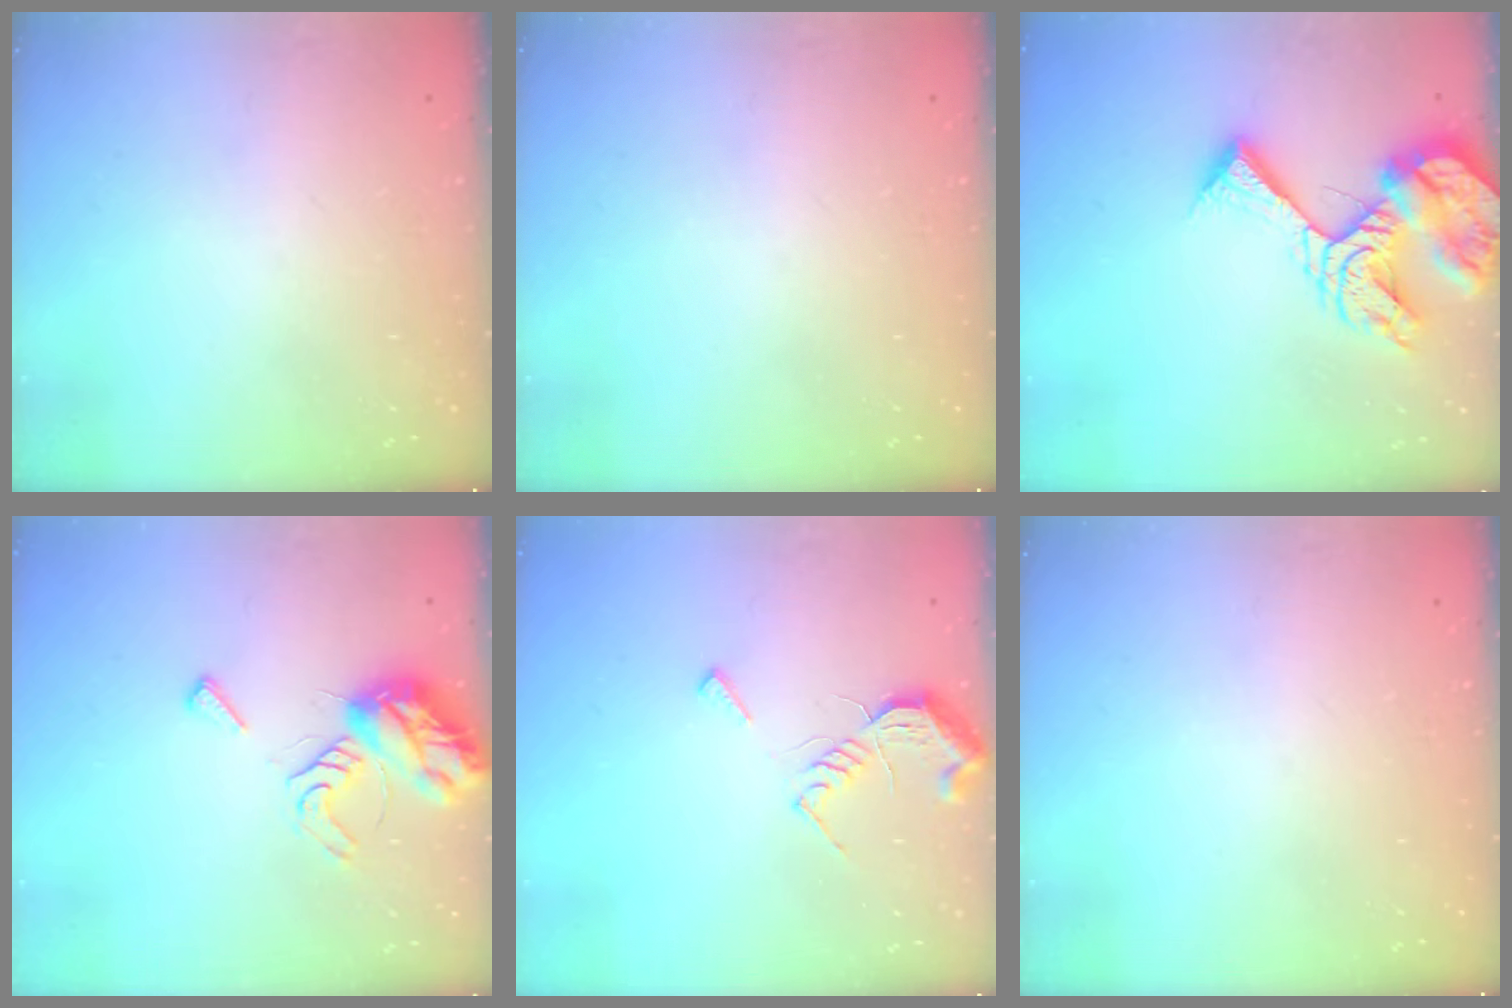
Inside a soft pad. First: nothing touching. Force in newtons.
{"total": 0.0}
{"total": 14.8, "press": 14.7, "slide": 1.8}
{"total": 9.8, "press": 9.8, "slide": 0.2}
{"total": 8.3, "press": 8.3, "slide": 0.2}
{"total": 0.0}